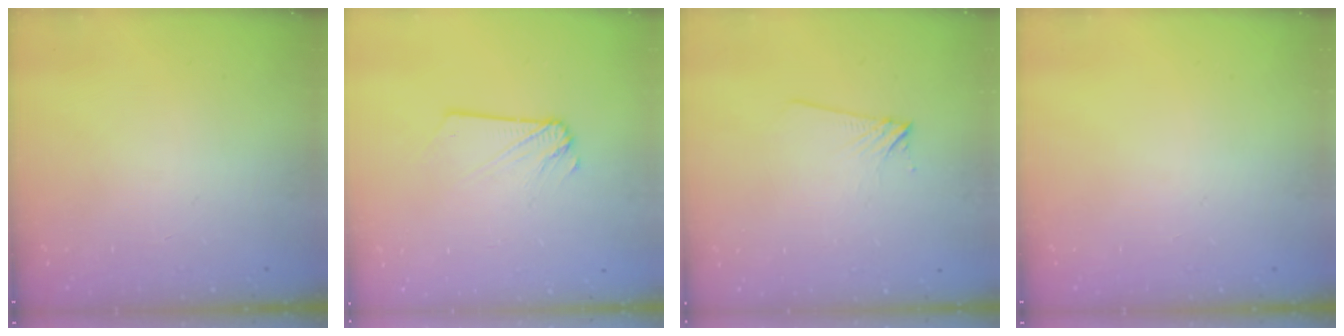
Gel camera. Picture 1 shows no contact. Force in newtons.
{"total": 2.1, "press": 2.1, "slide": 0.3}
{"total": 5.0, "press": 5.0, "slide": 0.8}
{"total": 0.0}